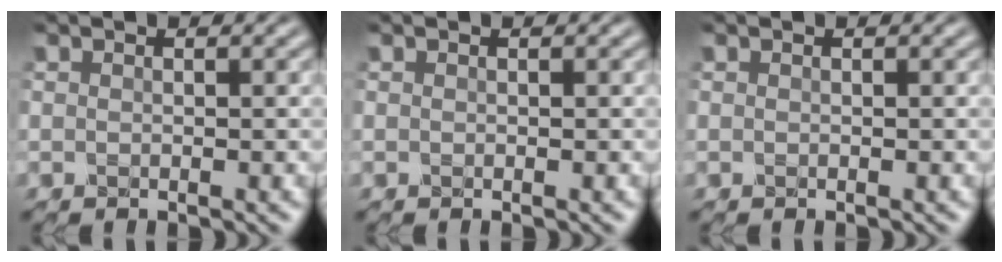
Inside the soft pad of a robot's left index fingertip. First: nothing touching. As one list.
[{"total": 0.0}, {"total": 0.0}]